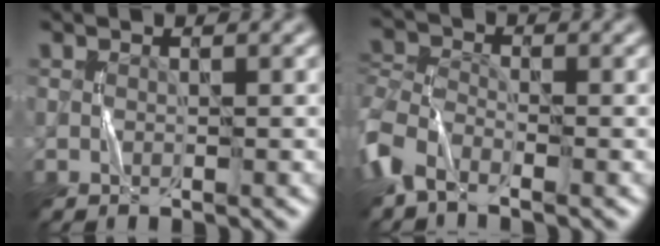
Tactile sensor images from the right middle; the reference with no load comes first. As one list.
[{"total": 4.4, "force": [-2.9, 2.0, 2.6], "torque": [-0.058, -0.004, -0.075]}]